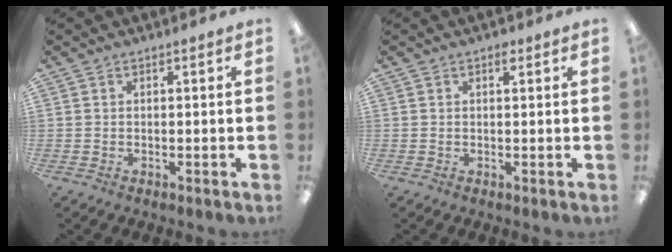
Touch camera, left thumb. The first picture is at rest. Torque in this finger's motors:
{"motor_torque": [0.14, 0.01, 0.51, 0.17, 0.01]}